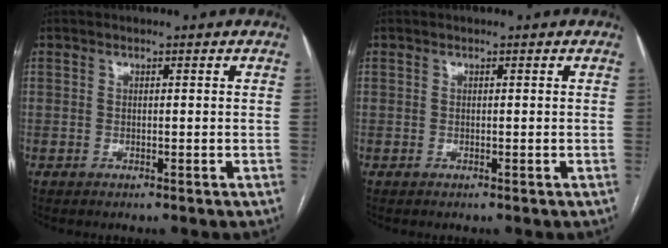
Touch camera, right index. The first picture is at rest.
{"total": 0.0}